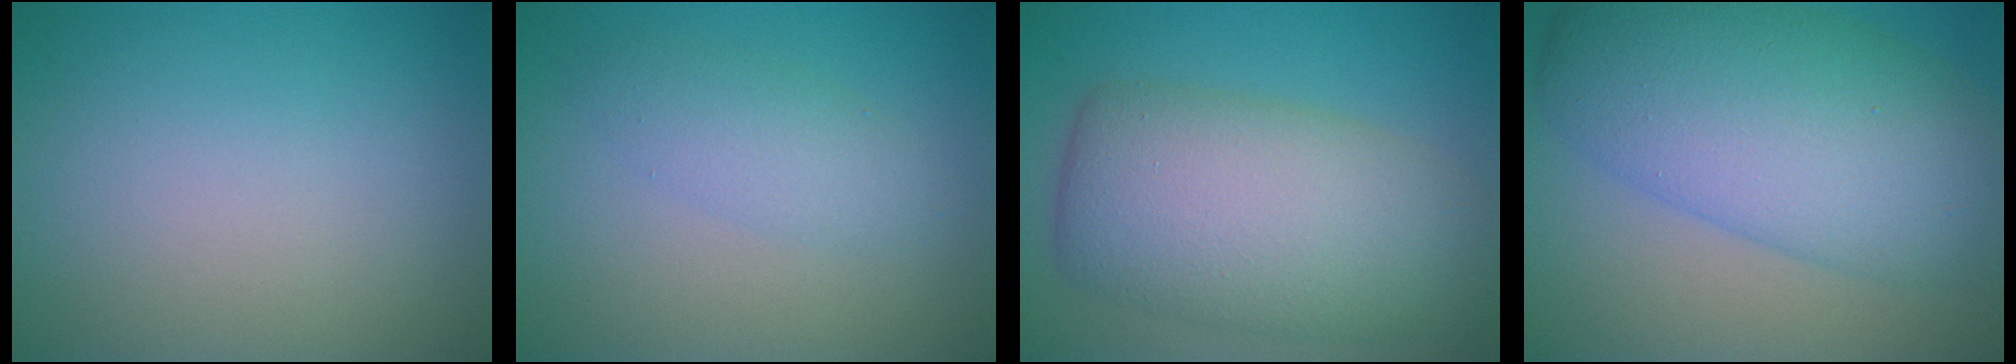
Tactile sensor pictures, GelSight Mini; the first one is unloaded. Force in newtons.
{"total": 2.5, "press": 2.5, "slide": 0.1}
{"total": 9.6, "press": 9.6, "slide": 0.6}
{"total": 10.9, "press": 10.9, "slide": 0.1}